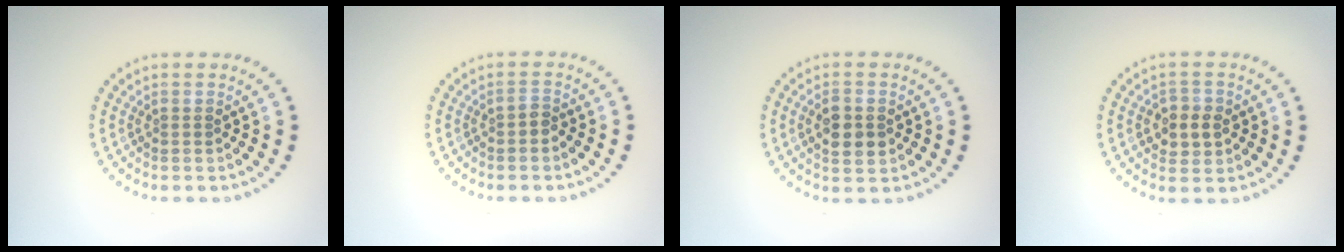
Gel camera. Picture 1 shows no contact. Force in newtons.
{"total": 0.9, "press": 0.8, "slide": 0.5}
{"total": 3.1, "press": 3.1, "slide": 0.3}
{"total": 2.6, "press": 2.6, "slide": 0.4}